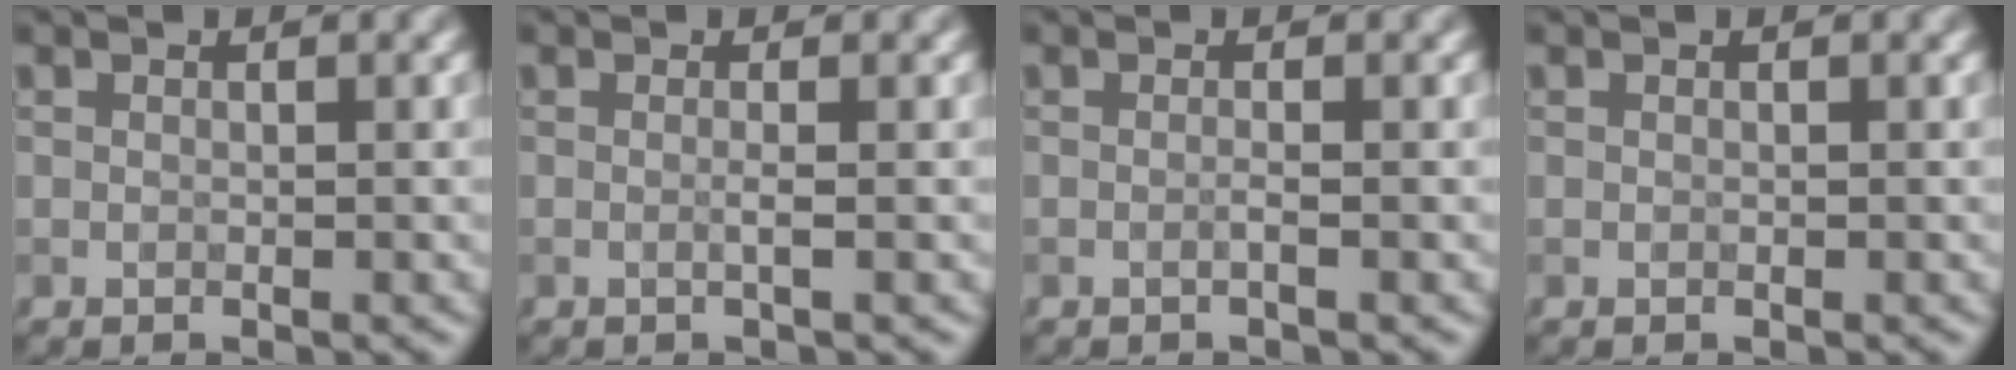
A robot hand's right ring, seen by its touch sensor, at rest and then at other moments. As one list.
[{"total": 1.0, "force": [-0.1, 0.2, 1.0], "torque": [-0.014, -0.004, -0.007]}, {"total": 0.7, "force": [-0.2, 0.1, 0.7], "torque": [-0.012, -0.003, -0.007]}, {"total": 0.0}]